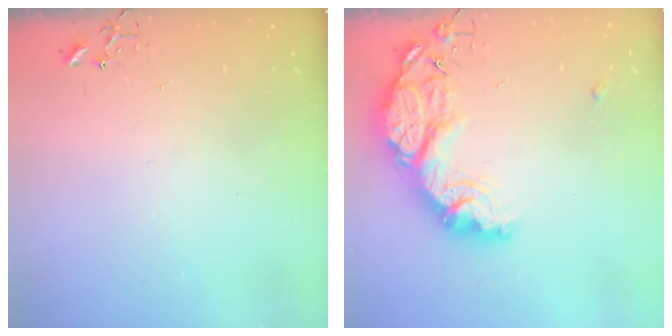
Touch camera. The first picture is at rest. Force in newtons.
{"total": 20.5, "press": 20.5, "slide": 1.5}